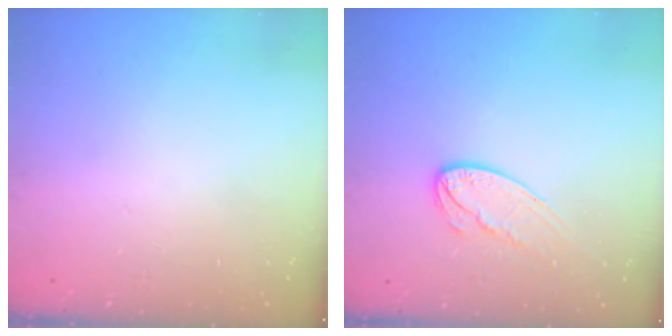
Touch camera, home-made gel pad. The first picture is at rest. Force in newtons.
{"total": 10.4, "press": 10.4, "slide": 0.8}